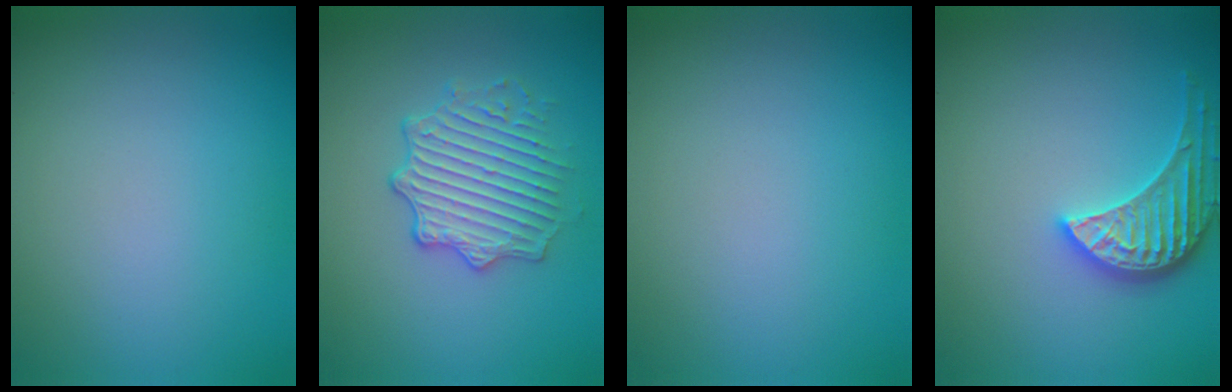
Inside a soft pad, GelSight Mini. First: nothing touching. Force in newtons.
{"total": 4.0, "press": 3.7, "slide": 1.6}
{"total": 0.0}
{"total": 3.5, "press": 3.3, "slide": 1.0}